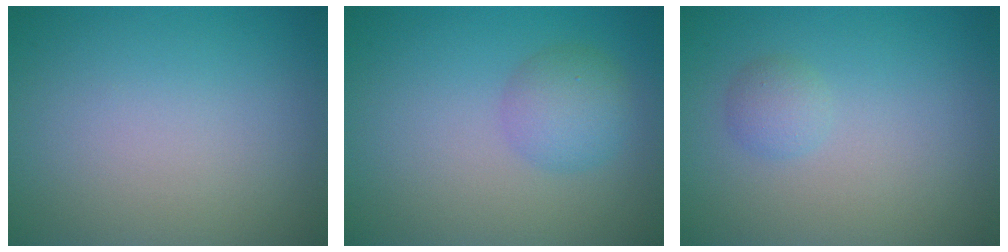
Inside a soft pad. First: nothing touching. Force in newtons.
{"total": 2.9, "press": 2.9, "slide": 0.1}
{"total": 1.3, "press": 1.3, "slide": 0.0}